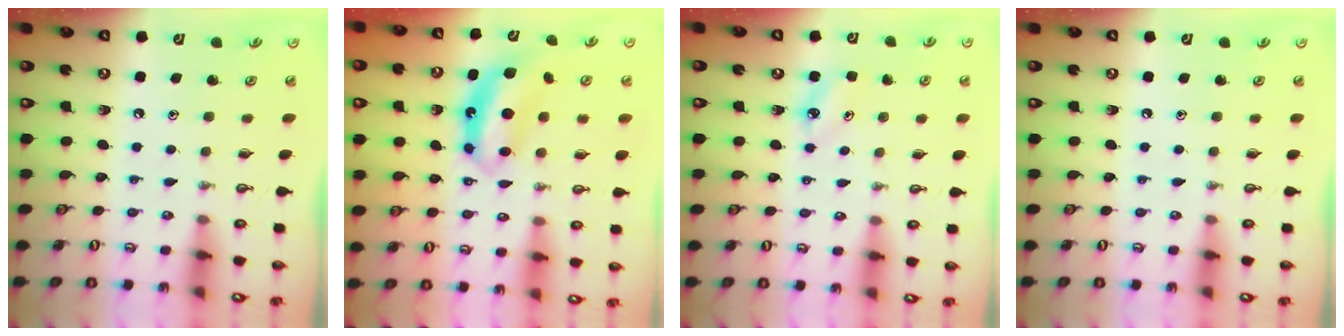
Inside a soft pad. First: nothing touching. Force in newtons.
{"total": 7.0, "press": 7.0, "slide": 0.2}
{"total": 5.3, "press": 5.3, "slide": 0.5}
{"total": 0.0}